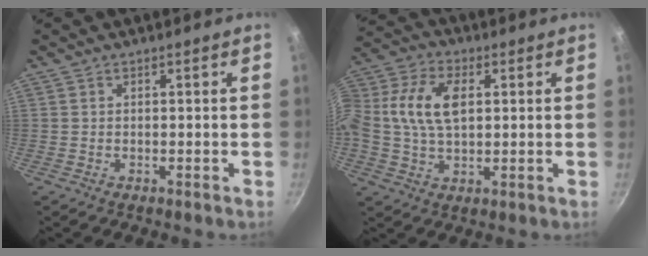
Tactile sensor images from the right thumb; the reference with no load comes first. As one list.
[{"total": 12.0, "force": [1.7, 7.4, 9.3], "torque": [-0.175, 0.018, 0.017]}]